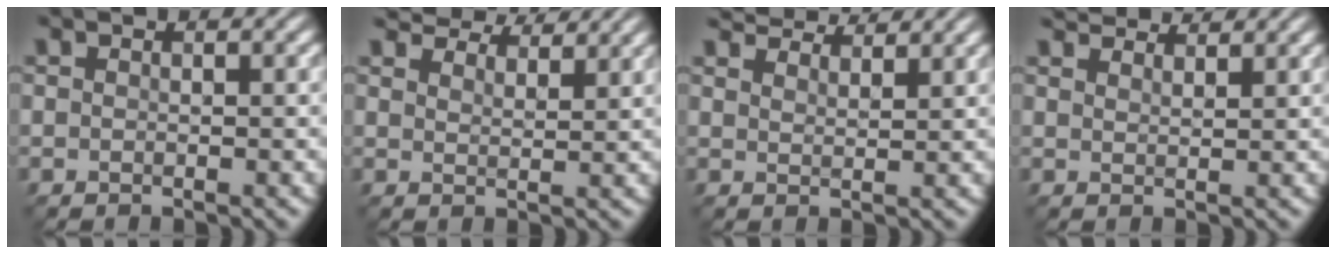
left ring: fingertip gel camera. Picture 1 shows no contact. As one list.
[{"total": 6.5, "force": [6.1, 1.1, 1.9], "torque": [-0.044, -0.003, 0.093]}, {"total": 5.7, "force": [5.3, 1.0, 1.8], "torque": [-0.033, 0.005, 0.074]}, {"total": 4.8, "force": [4.4, 0.9, 1.6], "torque": [-0.025, 0.004, 0.060]}]